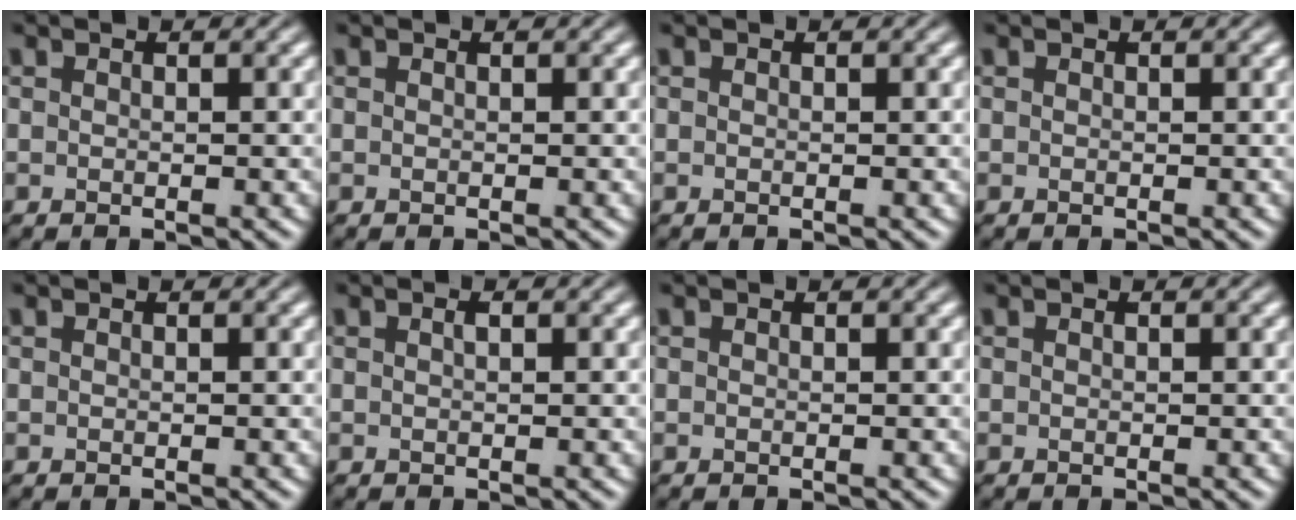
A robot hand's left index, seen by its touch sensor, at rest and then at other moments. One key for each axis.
{"total": 0.0}
{"total": 0.0}
{"total": 0.0}
{"total": 0.0}
{"total": 0.5, "fx": 0.2, "fy": 0.1, "fz": 0.4, "tx": -0.009, "ty": 0.004, "tz": 0.003}
{"total": 0.0}
{"total": 0.0}